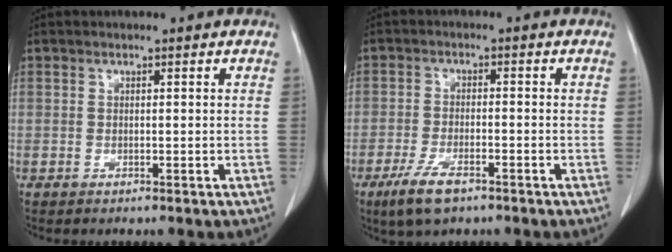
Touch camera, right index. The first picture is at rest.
{"total": 6.6, "force": [-4.2, 2.1, 4.6], "torque": [-0.099, -0.011, -0.073]}